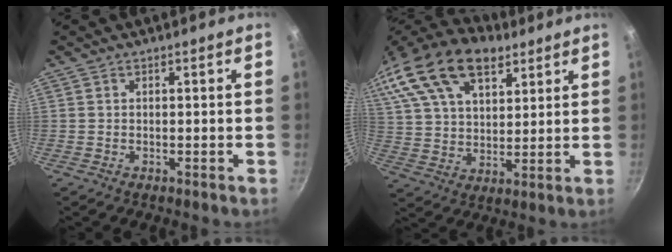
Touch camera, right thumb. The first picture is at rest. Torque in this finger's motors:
{"motor_torque": [0.56, 0.93, 1.09, 0.57, 0.16]}